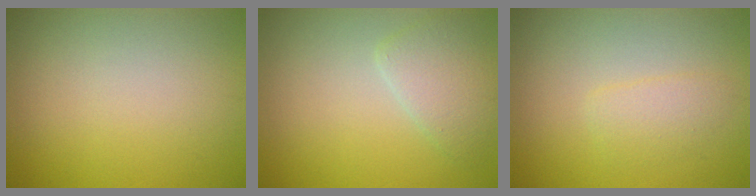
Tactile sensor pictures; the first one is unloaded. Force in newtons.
{"total": 2.9, "press": 2.9, "slide": 0.2}
{"total": 1.6, "press": 1.6, "slide": 0.1}